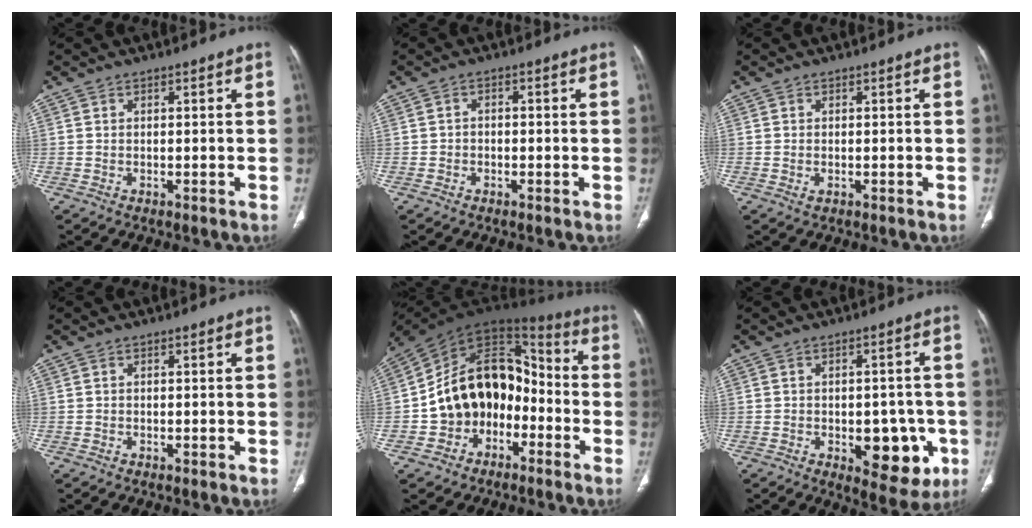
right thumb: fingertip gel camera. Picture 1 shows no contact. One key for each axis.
{"total": 1.4, "fx": -0.4, "fy": 1.1, "fz": 0.6, "tx": -0.003, "ty": 0.006, "tz": -0.010}
{"total": 0.9, "fx": -0.2, "fy": 0.5, "fz": 0.7, "tx": -0.017, "ty": -0.001, "tz": -0.002}
{"total": 0.0}
{"total": 18.2, "fx": -4.9, "fy": 13.4, "fz": 11.3, "tx": -0.142, "ty": 0.082, "tz": -0.086}
{"total": 11.7, "fx": -3.7, "fy": 6.3, "fz": 9.1, "tx": -0.072, "ty": 0.010, "tz": -0.035}